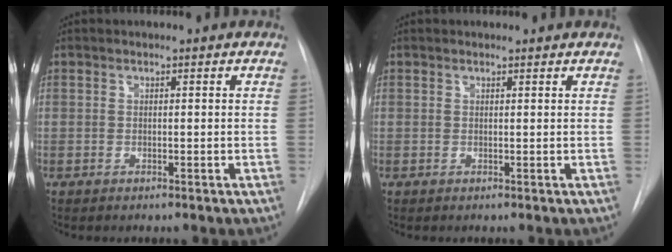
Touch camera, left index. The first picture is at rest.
{"total": 0.8, "force": [0.8, 0.1, 0.0], "torque": [-0.009, 0.006, 0.010]}